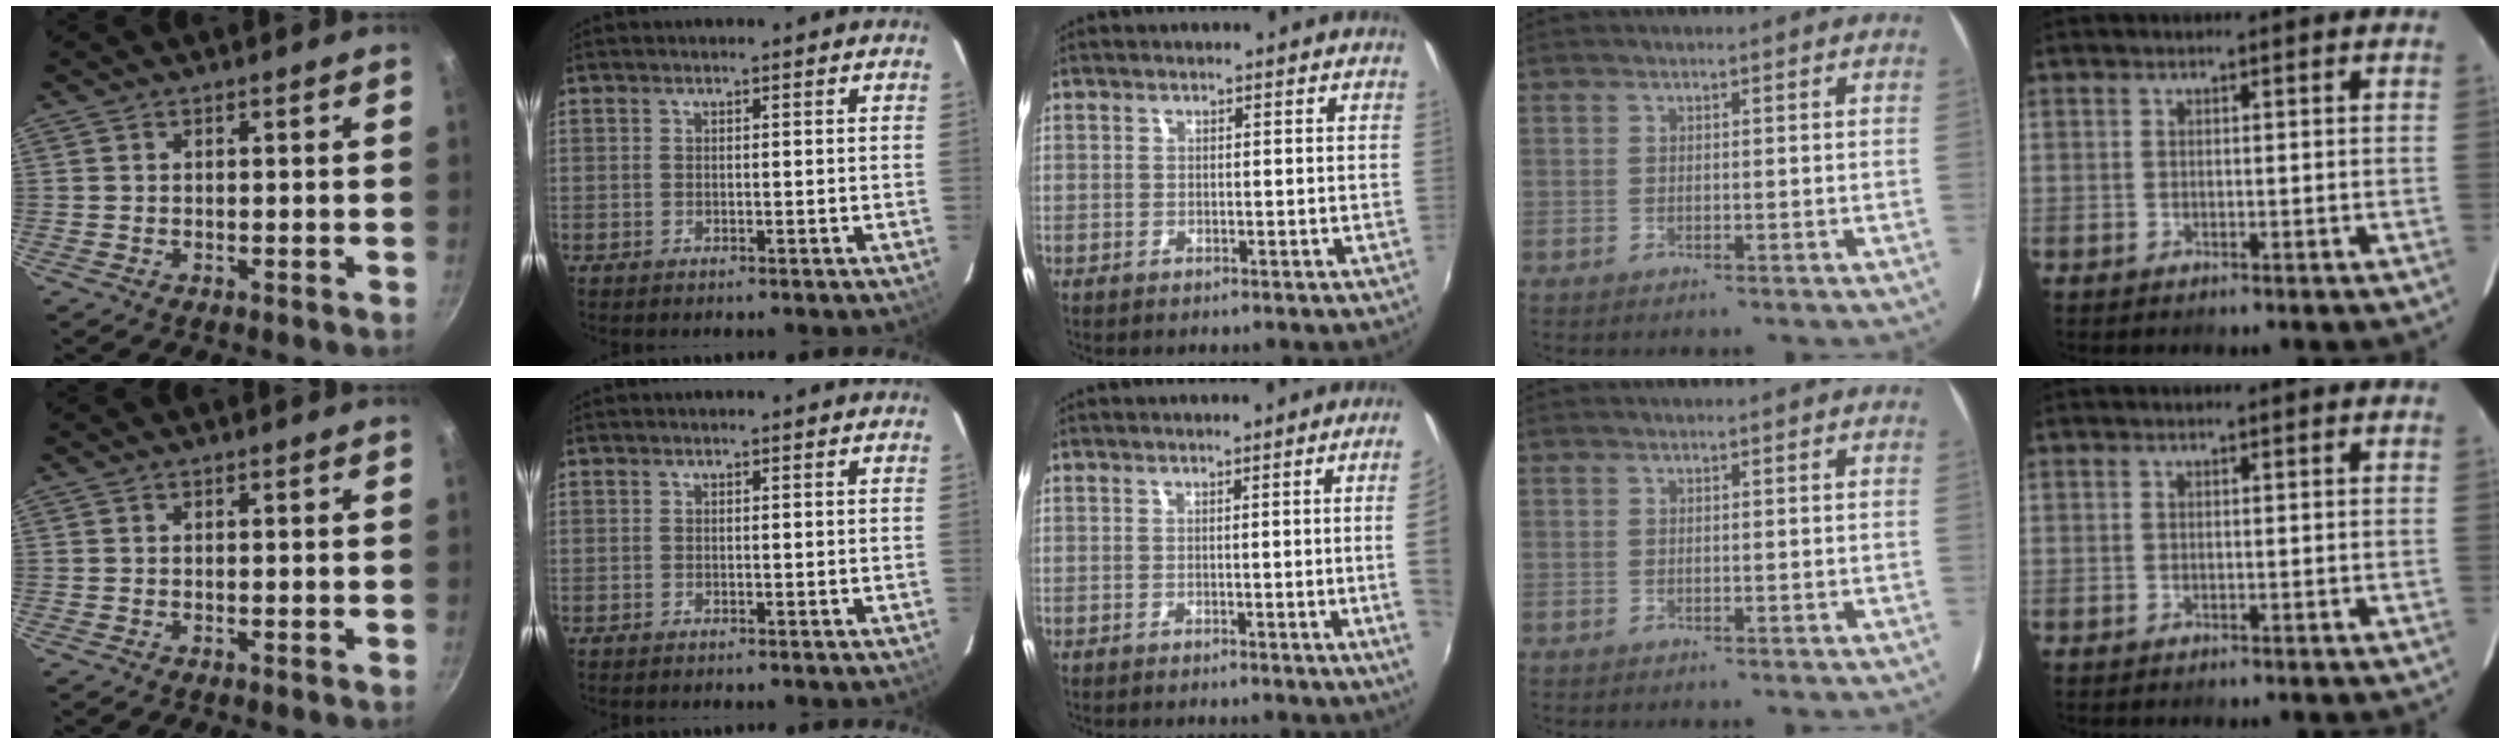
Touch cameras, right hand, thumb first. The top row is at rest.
{"middle": {"total": 6.9, "force": [0.0, -2.1, 6.5], "torque": [-0.088, -0.010, 0.001]}}